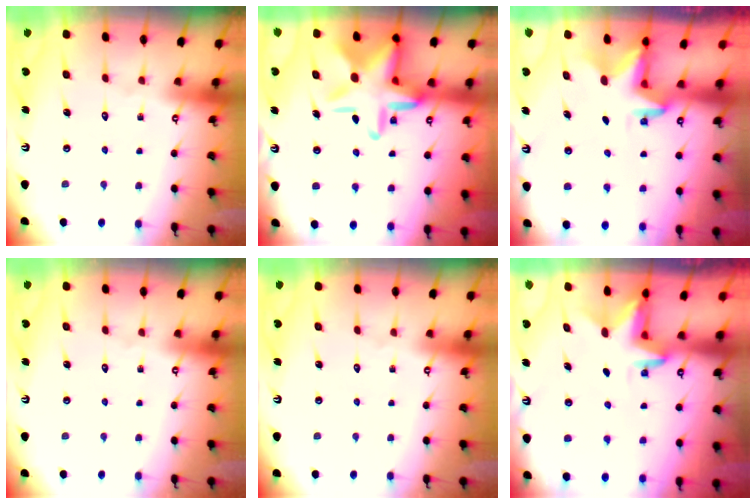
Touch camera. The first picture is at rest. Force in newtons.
{"total": 18.0, "press": 17.9, "slide": 2.0}
{"total": 2.8, "press": 2.8, "slide": 0.2}
{"total": 0.0}
{"total": 0.0}
{"total": 3.3, "press": 3.3, "slide": 0.1}